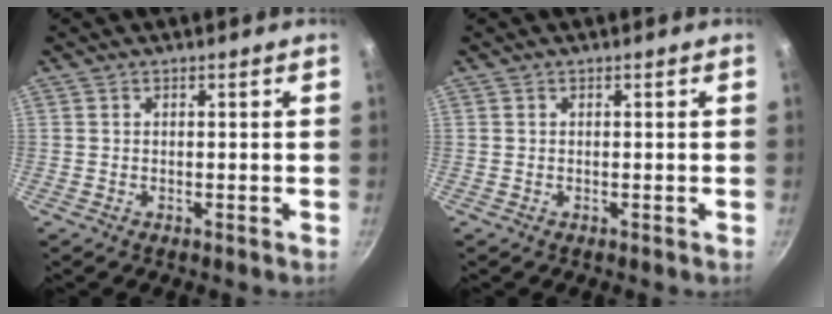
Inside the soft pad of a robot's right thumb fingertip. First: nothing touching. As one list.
[{"total": 0.0}]